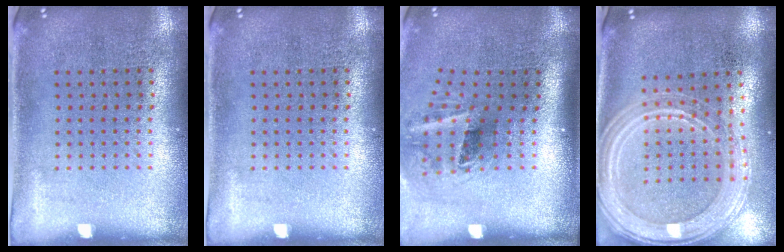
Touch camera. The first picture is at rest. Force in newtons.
{"total": 0.0}
{"total": 2.2, "press": 1.3, "slide": 1.8}
{"total": 2.3, "press": 2.0, "slide": 1.1}